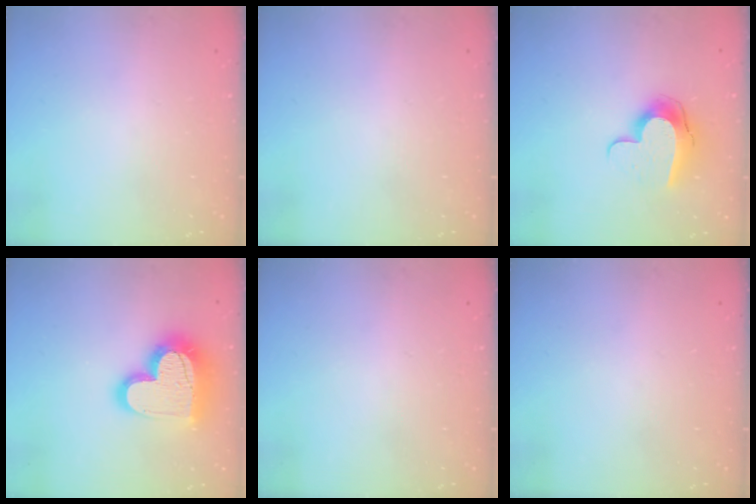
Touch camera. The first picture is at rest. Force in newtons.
{"total": 0.0}
{"total": 11.2, "press": 11.2, "slide": 1.1}
{"total": 21.1, "press": 21.0, "slide": 1.9}
{"total": 0.0}
{"total": 0.0}